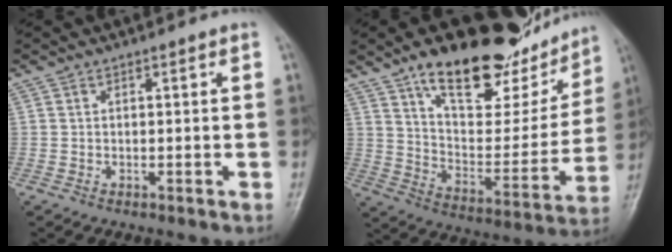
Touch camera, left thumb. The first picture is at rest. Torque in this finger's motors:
{"motor_torque": [1.05, 1.12, 1.51, -1.26, 0.26]}